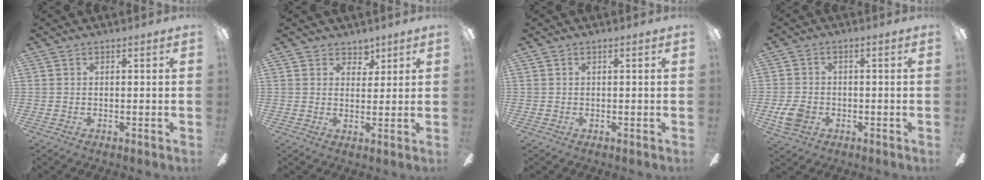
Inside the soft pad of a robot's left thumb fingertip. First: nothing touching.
{"total": 4.0, "force": [3.2, 2.3, 0.7], "torque": [-0.002, -0.016, 0.055]}
{"total": 0.0}
{"total": 5.8, "force": [-1.9, 4.1, 3.6], "torque": [-0.081, 0.006, -0.034]}